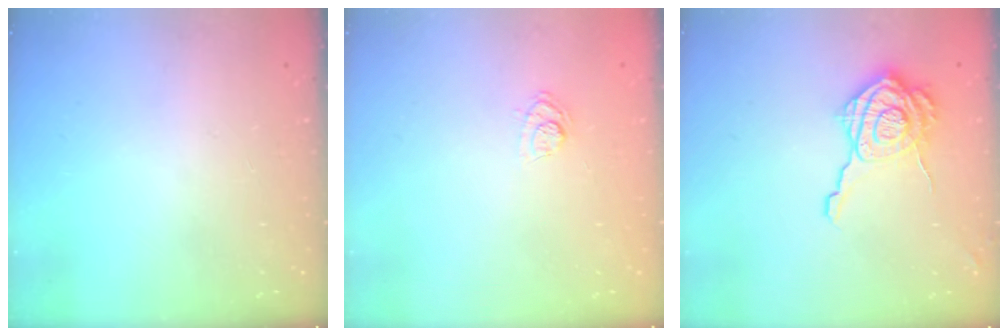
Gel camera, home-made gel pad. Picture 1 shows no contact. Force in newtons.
{"total": 6.2, "press": 6.0, "slide": 1.6}
{"total": 14.9, "press": 14.9, "slide": 0.8}